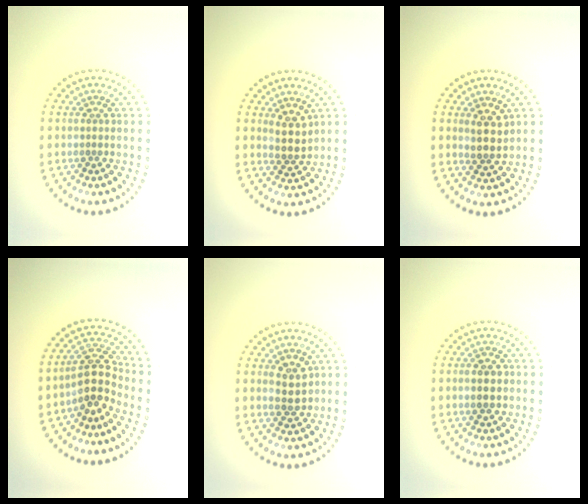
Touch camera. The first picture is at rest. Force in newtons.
{"total": 2.5, "press": 2.2, "slide": 1.2}
{"total": 2.5, "press": 2.4, "slide": 0.9}
{"total": 4.1, "press": 3.6, "slide": 1.9}
{"total": 2.7, "press": 2.7, "slide": 0.5}
{"total": 2.4, "press": 2.4, "slide": 0.1}